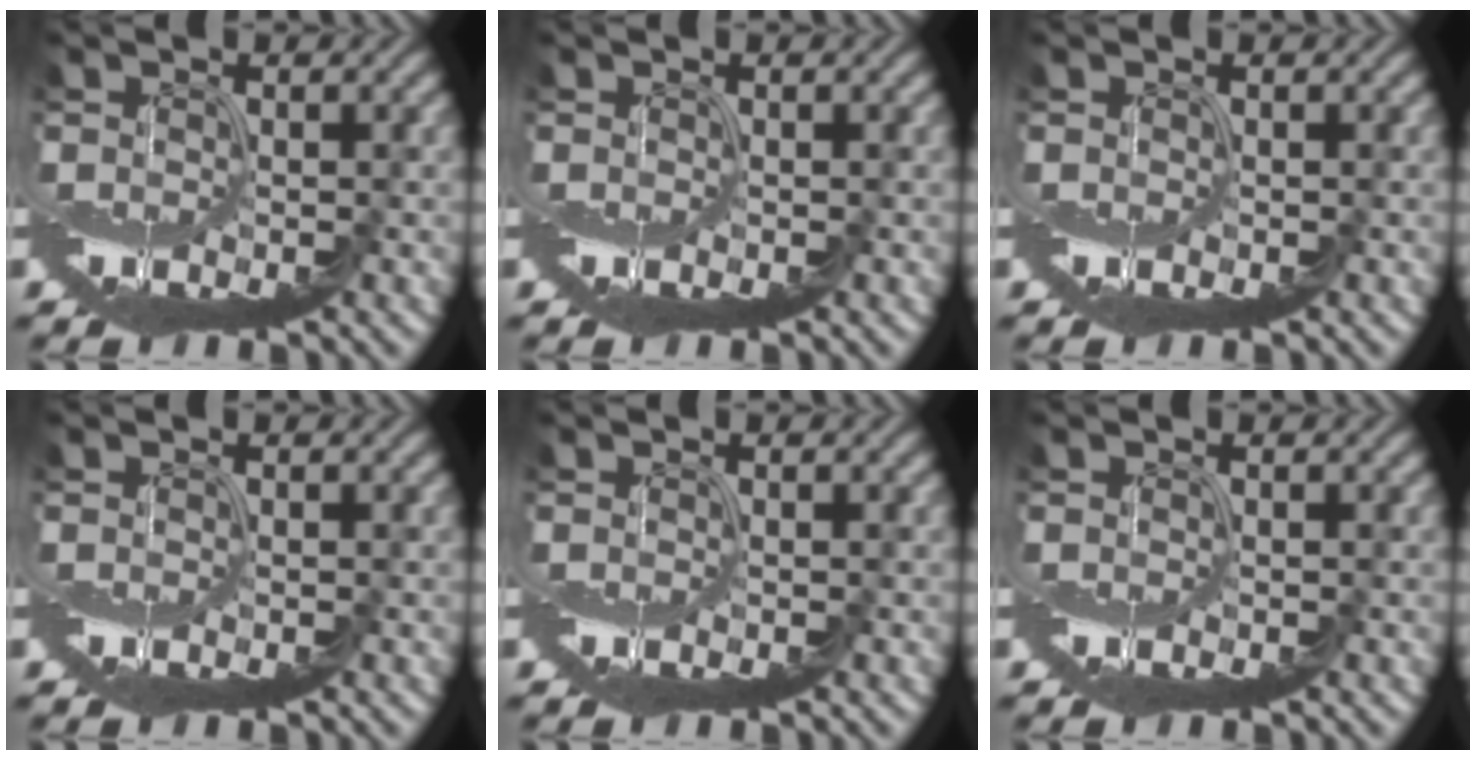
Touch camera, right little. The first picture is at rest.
{"total": 0.0}
{"total": 0.0}
{"total": 0.0}
{"total": 0.0}
{"total": 0.0}